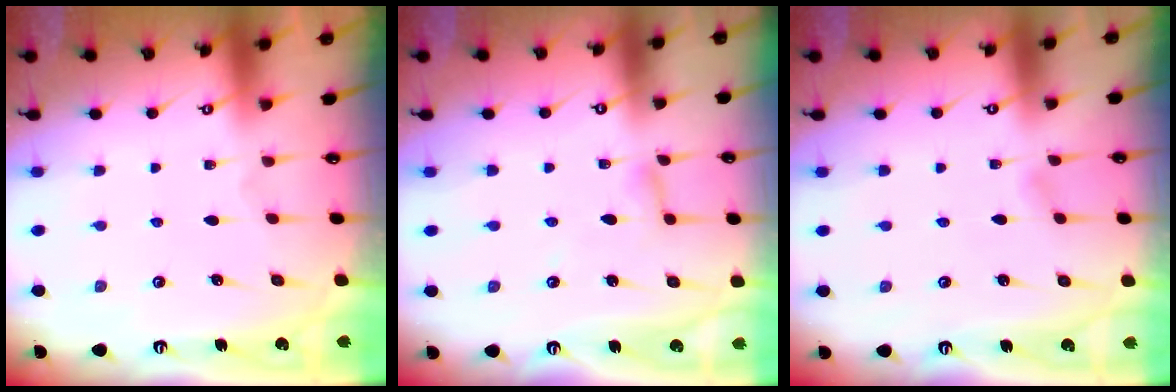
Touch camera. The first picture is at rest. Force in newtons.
{"total": 2.6, "press": 2.6, "slide": 0.3}
{"total": 2.8, "press": 2.8, "slide": 0.3}